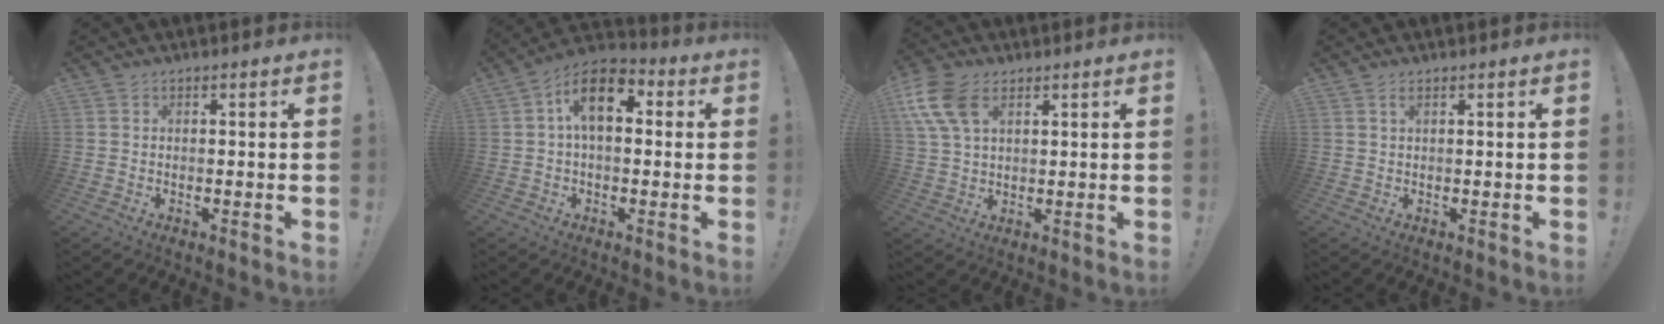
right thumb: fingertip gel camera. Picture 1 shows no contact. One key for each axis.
{"total": 11.4, "fx": 3.1, "fy": 6.3, "fz": 9.0, "tx": -0.147, "ty": 0.011, "tz": 0.060}
{"total": 11.0, "fx": 4.7, "fy": 6.4, "fz": 7.6, "tx": -0.161, "ty": -0.007, "tz": 0.093}
{"total": 0.8, "fx": 0.4, "fy": 0.1, "fz": 0.7, "tx": -0.015, "ty": 0.001, "tz": 0.007}